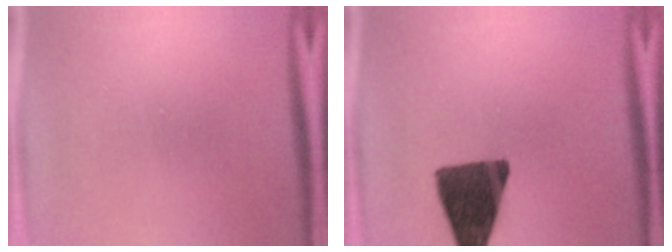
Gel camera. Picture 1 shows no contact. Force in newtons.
{"total": 13.3}